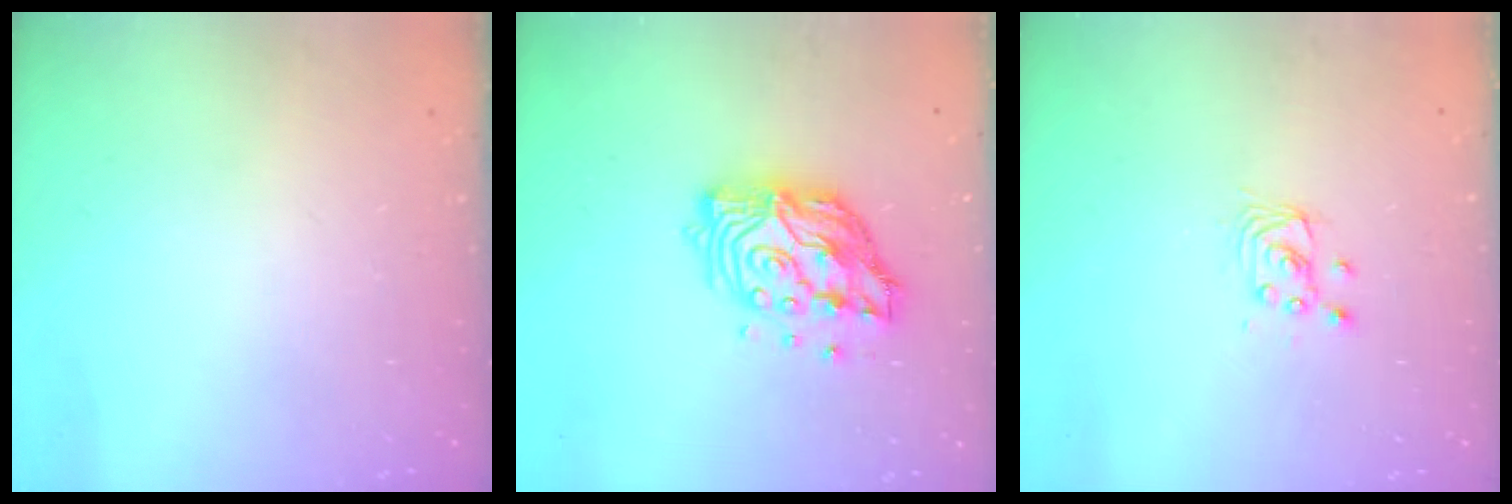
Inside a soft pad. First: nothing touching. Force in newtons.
{"total": 14.1, "press": 14.0, "slide": 1.3}
{"total": 2.8, "press": 2.8, "slide": 0.2}